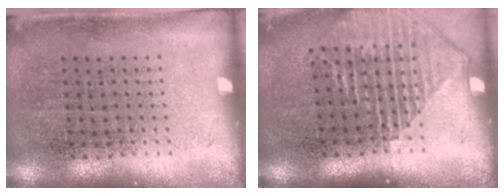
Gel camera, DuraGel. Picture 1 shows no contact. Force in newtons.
{"total": 1.3, "press": 1.2, "slide": 0.6}